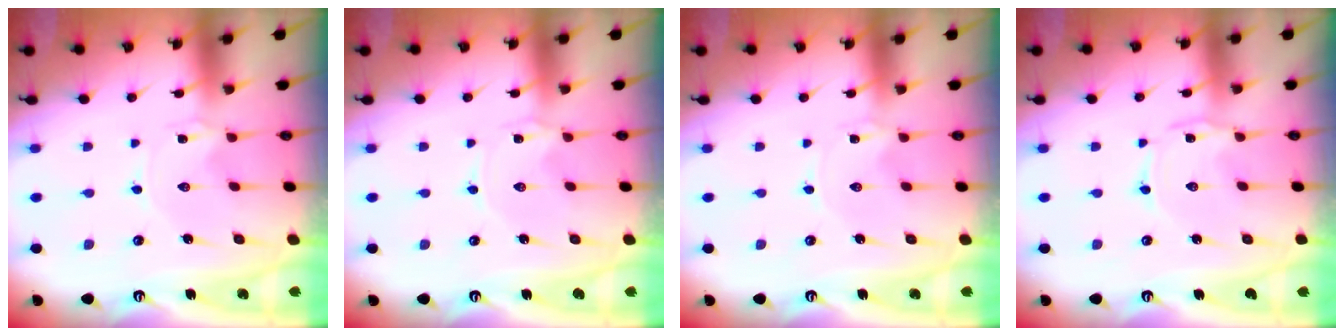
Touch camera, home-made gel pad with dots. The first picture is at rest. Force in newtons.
{"total": 0.0}
{"total": 0.0}
{"total": 1.0, "press": 1.0, "slide": 0.2}